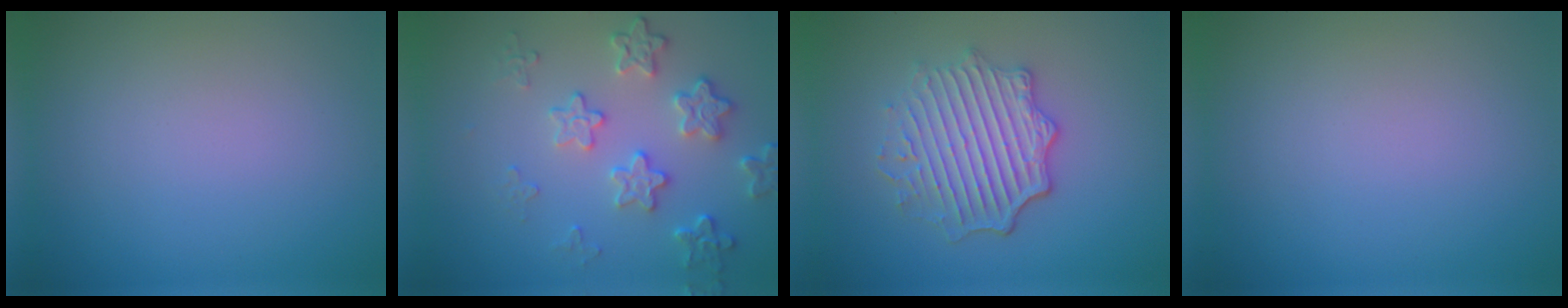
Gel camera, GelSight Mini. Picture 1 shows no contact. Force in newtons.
{"total": 4.1, "press": 3.6, "slide": 2.0}
{"total": 4.9, "press": 4.1, "slide": 2.6}
{"total": 0.0}